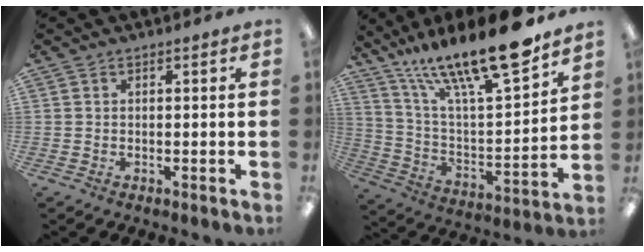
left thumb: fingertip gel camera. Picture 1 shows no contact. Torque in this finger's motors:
{"motor_torque": [0.60, 0.34, 1.50, -1.29, 0.24]}